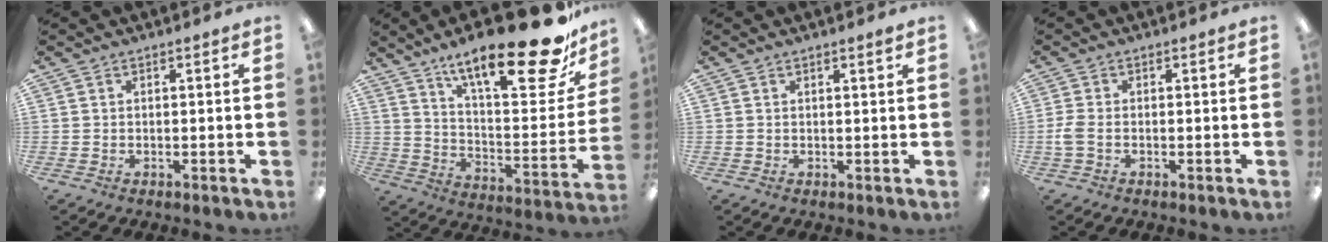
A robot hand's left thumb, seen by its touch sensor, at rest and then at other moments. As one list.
[{"total": 25.0, "force": [17.4, 6.5, 16.8], "torque": [-0.243, -0.126, 0.280]}, {"total": 0.8, "force": [0.7, -0.1, 0.2], "torque": [-0.005, -0.001, 0.013]}, {"total": 2.9, "force": [-0.6, 1.5, 2.4], "torque": [-0.053, 0.000, -0.013]}]